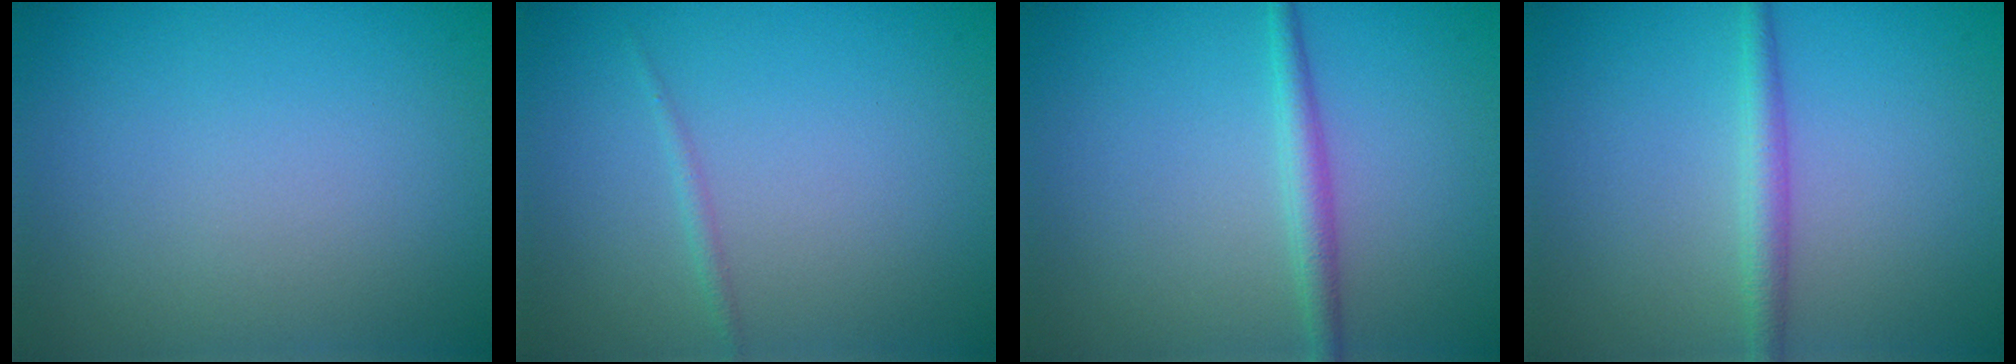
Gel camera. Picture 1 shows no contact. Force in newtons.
{"total": 0.7, "press": 0.7, "slide": 0.0}
{"total": 2.0, "press": 2.0, "slide": 0.0}
{"total": 2.1, "press": 2.1, "slide": 0.0}